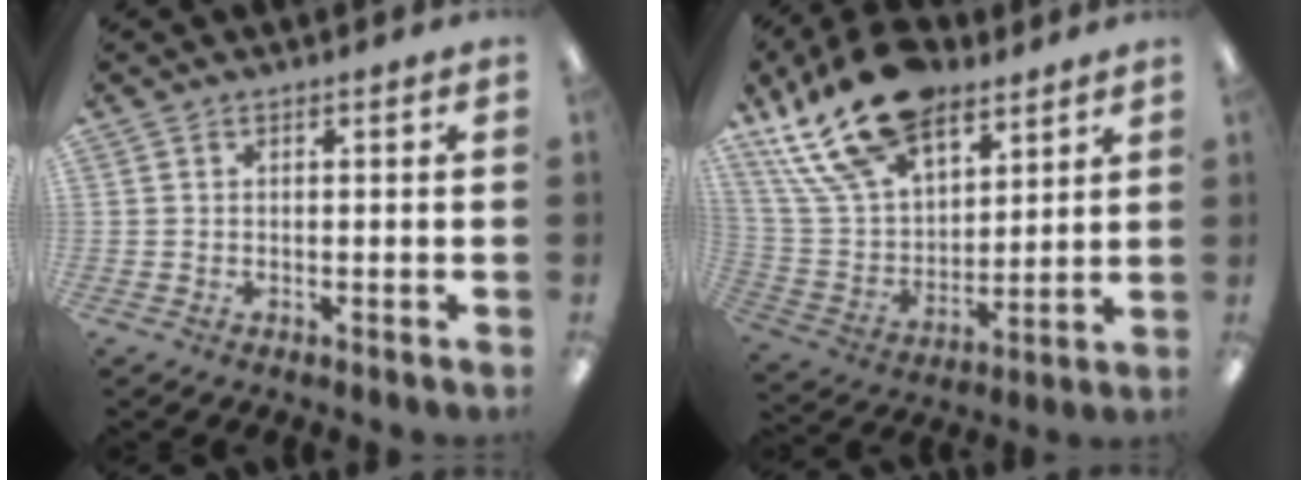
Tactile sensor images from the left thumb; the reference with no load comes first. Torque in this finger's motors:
{"motor_torque": [0.21, 0.73, 1.57, -1.21, 0.23]}